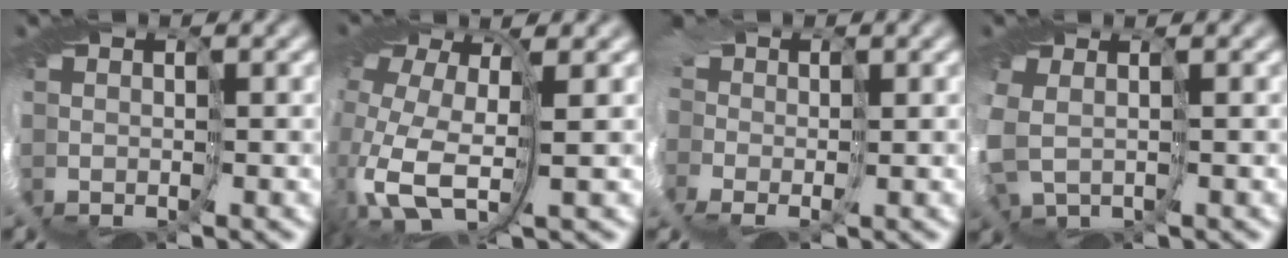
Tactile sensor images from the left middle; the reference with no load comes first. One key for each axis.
{"total": 11.9, "fx": -2.0, "fy": 6.8, "fz": 9.6, "tx": -0.223, "ty": -0.033, "tz": -0.021}
{"total": 6.3, "fx": -0.6, "fy": 4.6, "fz": 4.2, "tx": -0.080, "ty": -0.006, "tz": -0.020}
{"total": 4.3, "fx": -0.9, "fy": 3.0, "fz": 3.0, "tx": -0.103, "ty": -0.018, "tz": 0.001}